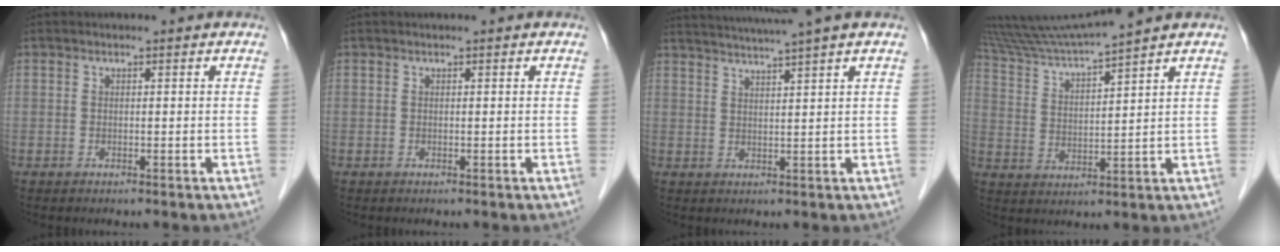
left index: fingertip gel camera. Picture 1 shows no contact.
{"total": 0.0}
{"total": 8.5, "force": [7.2, -1.8, 4.2], "torque": [-0.072, 0.014, 0.104]}
{"total": 9.1, "force": [8.4, -2.3, 2.7], "torque": [-0.061, 0.005, 0.169]}